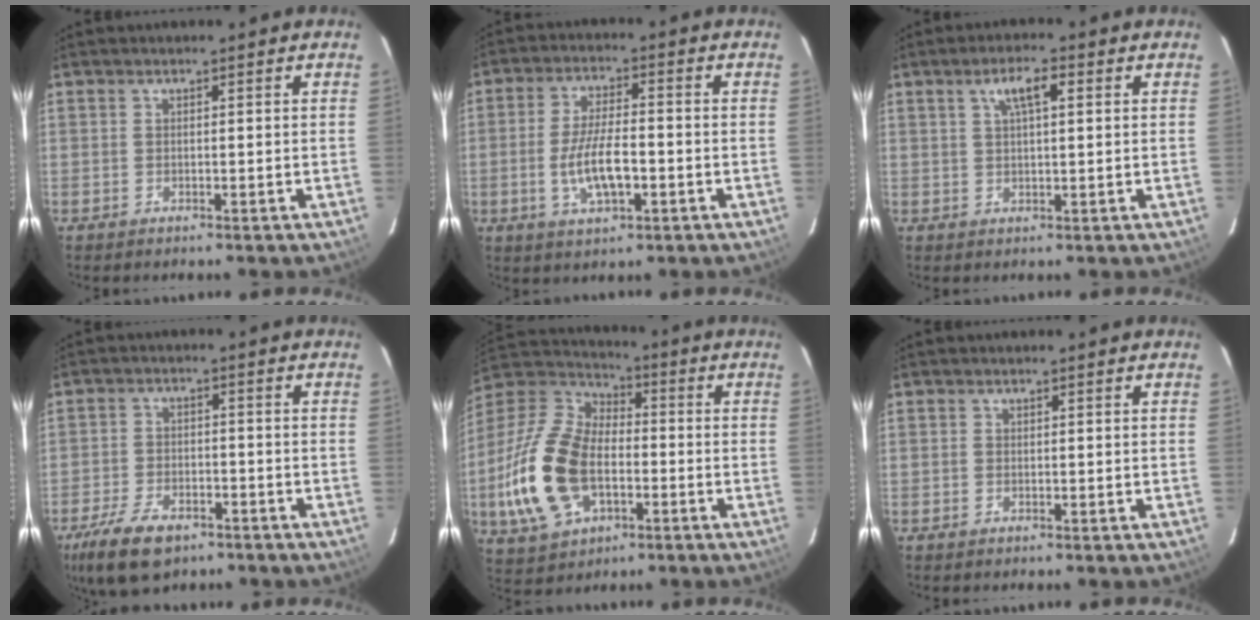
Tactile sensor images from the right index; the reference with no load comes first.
{"total": 8.9, "force": [-2.4, 3.1, 8.0], "torque": [-0.159, -0.004, -0.041]}
{"total": 4.6, "force": [1.9, 1.3, 4.0], "torque": [-0.073, 0.010, 0.034]}
{"total": 11.5, "force": [-7.5, 5.7, 6.5], "torque": [-0.161, -0.018, -0.133]}
{"total": 21.0, "force": [-5.2, 13.1, 15.6], "torque": [-0.366, 0.001, -0.088]}
{"total": 0.0}